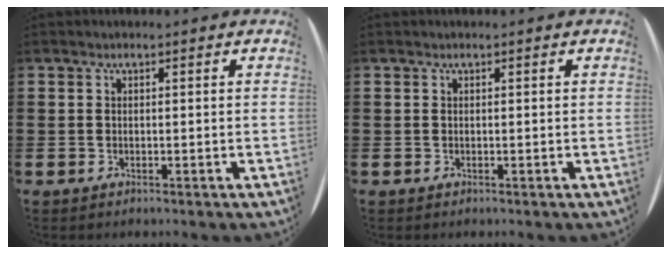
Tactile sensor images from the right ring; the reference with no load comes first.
{"total": 0.0}